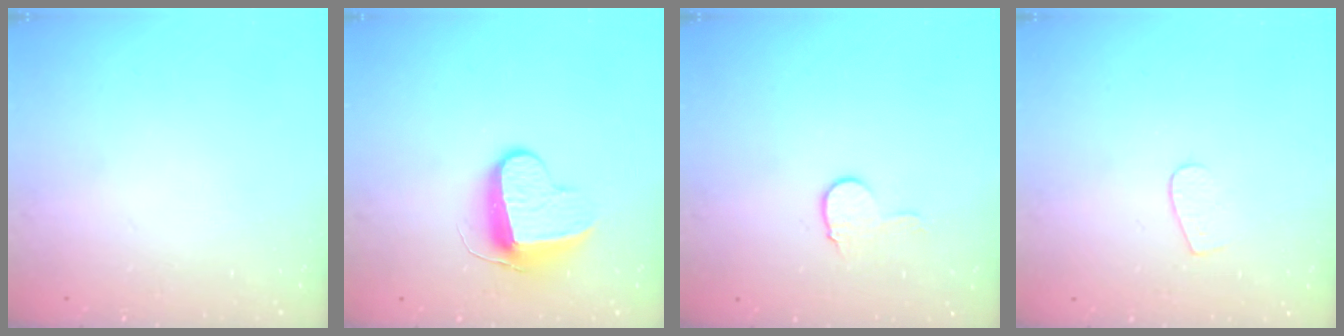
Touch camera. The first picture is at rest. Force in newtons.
{"total": 9.4, "press": 9.4, "slide": 0.5}
{"total": 6.4, "press": 6.4, "slide": 0.6}
{"total": 3.1, "press": 3.1, "slide": 0.2}